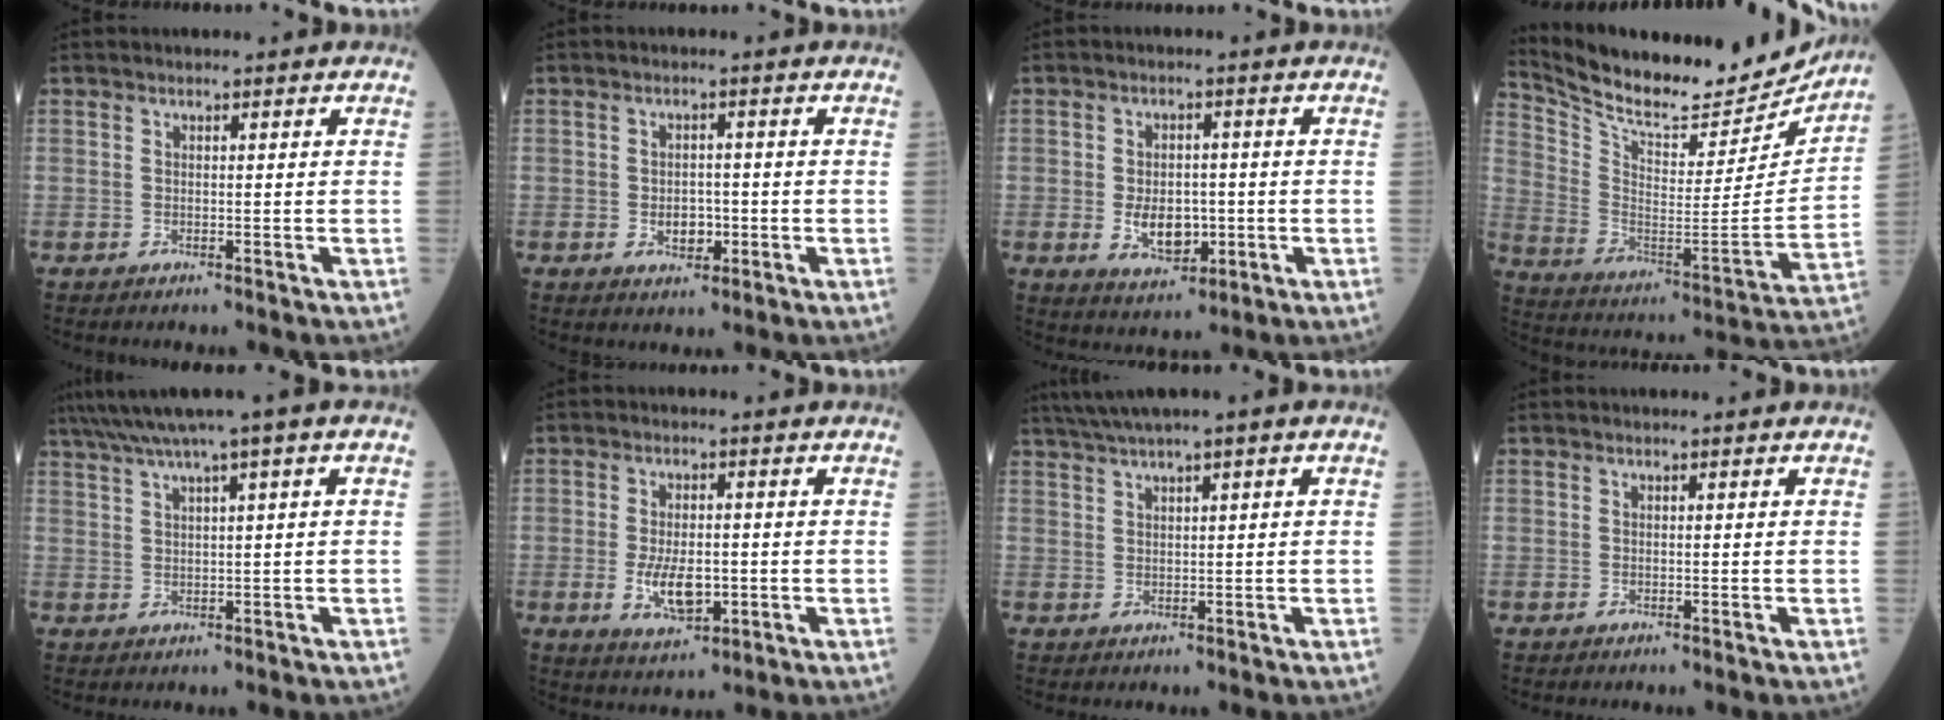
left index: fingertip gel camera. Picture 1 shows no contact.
{"total": 3.1, "force": [-0.8, 2.1, 2.2], "torque": [-0.033, 0.003, -0.008]}
{"total": 6.2, "force": [-1.2, 3.9, 4.7], "torque": [-0.082, -0.001, -0.011]}
{"total": 21.6, "force": [20.0, 4.7, 6.6], "torque": [-0.124, -0.036, 0.304]}
{"total": 7.4, "force": [4.6, -0.6, 5.7], "torque": [-0.101, 0.036, 0.079]}
{"total": 6.5, "force": [-1.4, 3.0, 5.6], "torque": [-0.108, -0.008, -0.018]}
{"total": 5.4, "force": [3.6, -0.4, 4.0], "torque": [-0.079, 0.028, 0.067]}
{"total": 0.0}